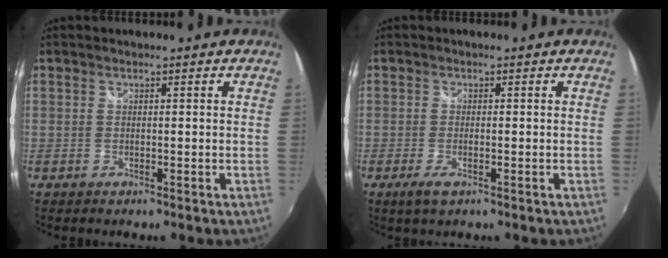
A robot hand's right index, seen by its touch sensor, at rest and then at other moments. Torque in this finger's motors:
{"motor_torque": [0.05, 0.05, 0.05, 0.02]}